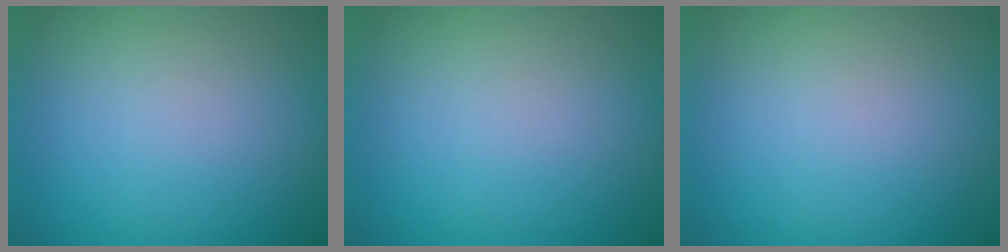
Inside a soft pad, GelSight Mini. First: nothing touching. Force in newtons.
{"total": 0.0}
{"total": 0.0}